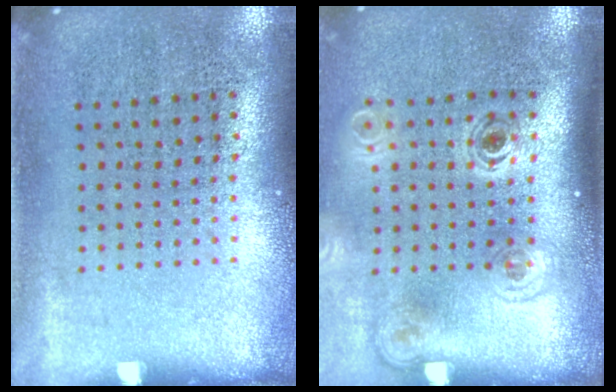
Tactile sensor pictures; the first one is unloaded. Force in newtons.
{"total": 1.8, "press": 1.2, "slide": 1.3}